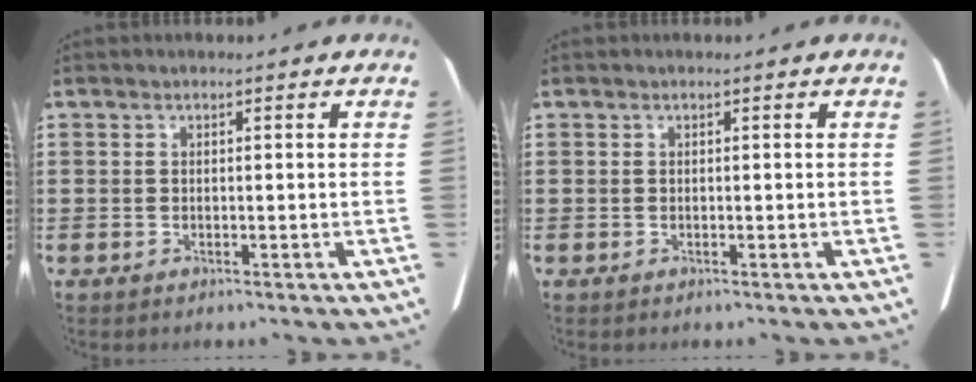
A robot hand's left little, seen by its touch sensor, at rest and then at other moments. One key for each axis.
{"total": 0.0}